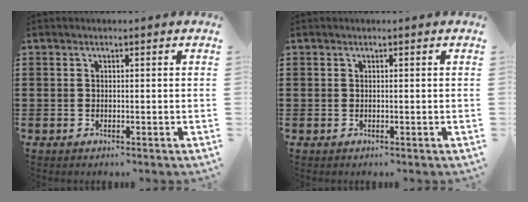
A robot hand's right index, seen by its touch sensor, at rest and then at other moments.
{"total": 0.0}